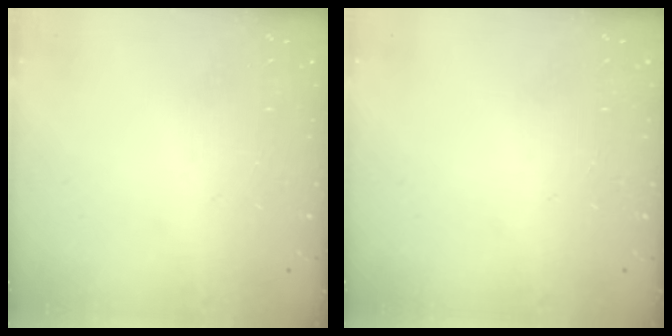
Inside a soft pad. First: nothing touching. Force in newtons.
{"total": 0.0}